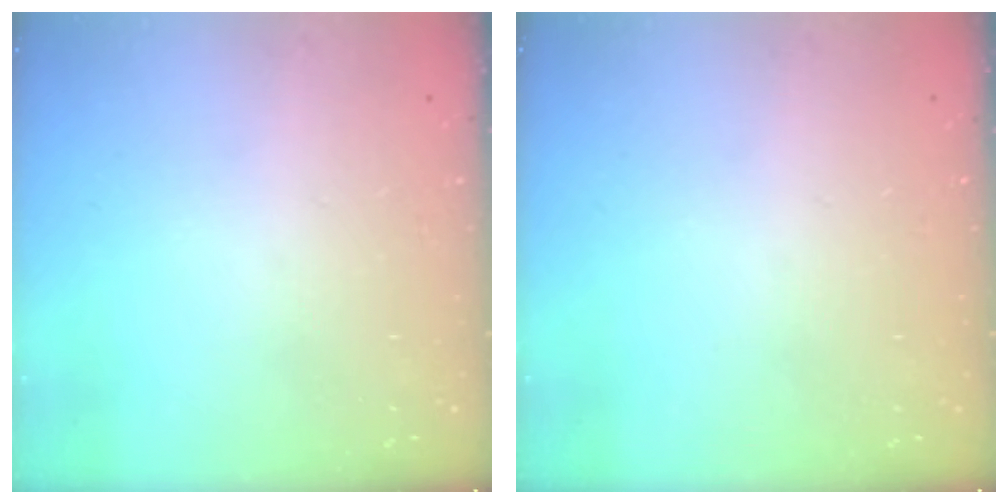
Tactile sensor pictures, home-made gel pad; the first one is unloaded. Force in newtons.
{"total": 0.0}